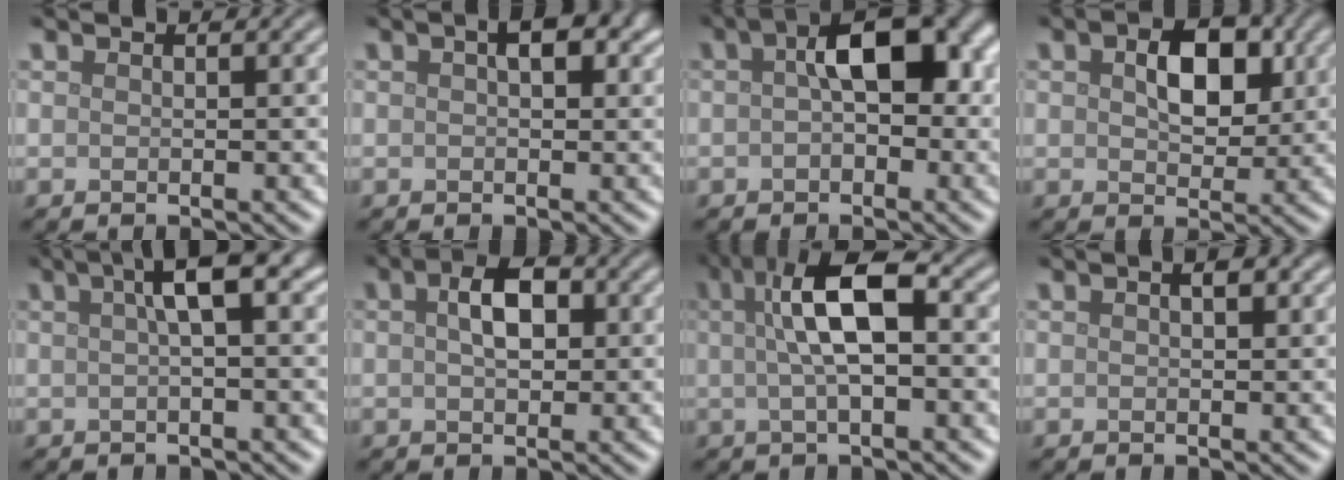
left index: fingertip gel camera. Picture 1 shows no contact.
{"total": 2.7, "force": [0.8, 1.4, 2.2], "torque": [-0.023, 0.006, 0.008]}
{"total": 6.9, "force": [0.8, 3.5, 5.9], "torque": [-0.072, 0.019, 0.001]}
{"total": 4.8, "force": [1.0, 3.0, 3.6], "torque": [-0.061, 0.002, 0.011]}
{"total": 3.8, "force": [1.0, 0.7, 3.6], "torque": [-0.054, 0.014, 0.012]}
{"total": 3.8, "force": [0.7, 2.2, 3.0], "torque": [-0.052, 0.010, 0.005]}
{"total": 7.2, "force": [1.1, 2.4, 6.7], "torque": [-0.115, 0.022, 0.009]}
{"total": 1.2, "force": [0.4, 0.4, 1.0], "torque": [-0.013, 0.001, 0.007]}